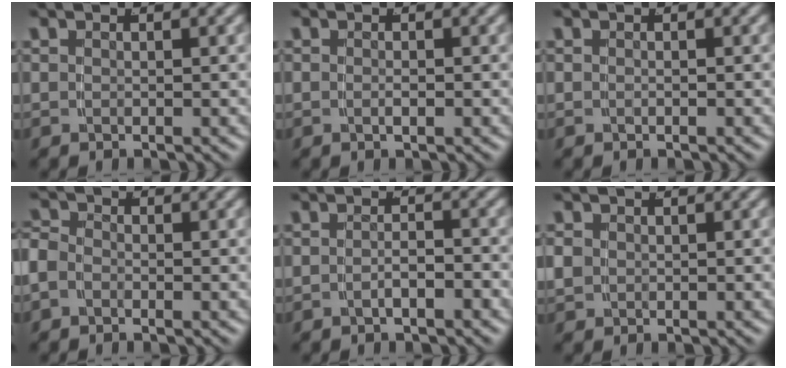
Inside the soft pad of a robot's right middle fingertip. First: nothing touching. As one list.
[{"total": 0.7, "force": [-0.4, 0.0, 0.6], "torque": [-0.012, -0.003, -0.004]}, {"total": 0.5, "force": [-0.3, -0.4, 0.1], "torque": [0.000, 0.001, -0.005]}, {"total": 2.3, "force": [-0.8, 1.9, 1.0], "torque": [-0.034, -0.010, -0.015]}, {"total": 1.7, "force": [-1.4, 0.0, 1.0], "torque": [-0.010, 0.002, -0.026]}, {"total": 1.0, "force": [0.0, 0.8, 0.5], "torque": [-0.017, -0.006, 0.007]}]